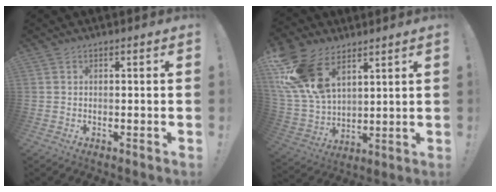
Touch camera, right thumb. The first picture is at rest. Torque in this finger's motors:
{"motor_torque": [-0.14, 1.38, 0.46, 0.31, 0.62]}